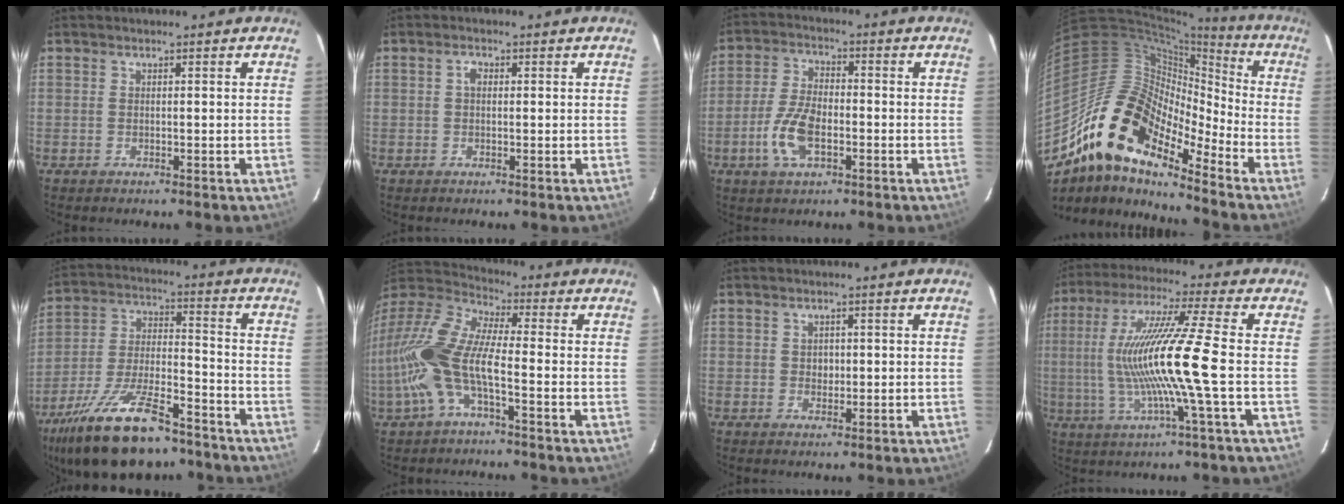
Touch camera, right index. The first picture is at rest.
{"total": 1.5, "force": [0.2, 1.0, 1.0], "torque": [-0.020, 0.007, 0.000]}
{"total": 8.9, "force": [-3.1, 4.4, 7.1], "torque": [-0.154, 0.003, -0.057]}
{"total": 18.5, "force": [-13.0, 6.7, 11.4], "torque": [-0.185, -0.014, -0.260]}
{"total": 21.5, "force": [-15.4, 7.5, 13.0], "torque": [-0.260, -0.029, -0.255]}
{"total": 15.9, "force": [-4.0, 5.0, 14.5], "torque": [-0.297, -0.004, -0.086]}
{"total": 1.7, "force": [0.1, 1.6, 0.5], "torque": [-0.004, 0.004, 0.003]}
{"total": 15.1, "force": [-1.7, -1.4, 15.0], "torque": [-0.285, -0.005, -0.026]}